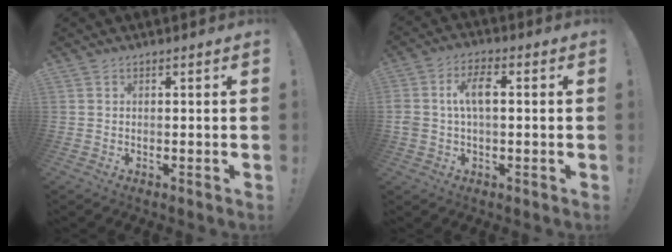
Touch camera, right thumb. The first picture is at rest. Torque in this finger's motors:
{"motor_torque": [0.16, 0.13, 0.23, -0.16, 0.07]}